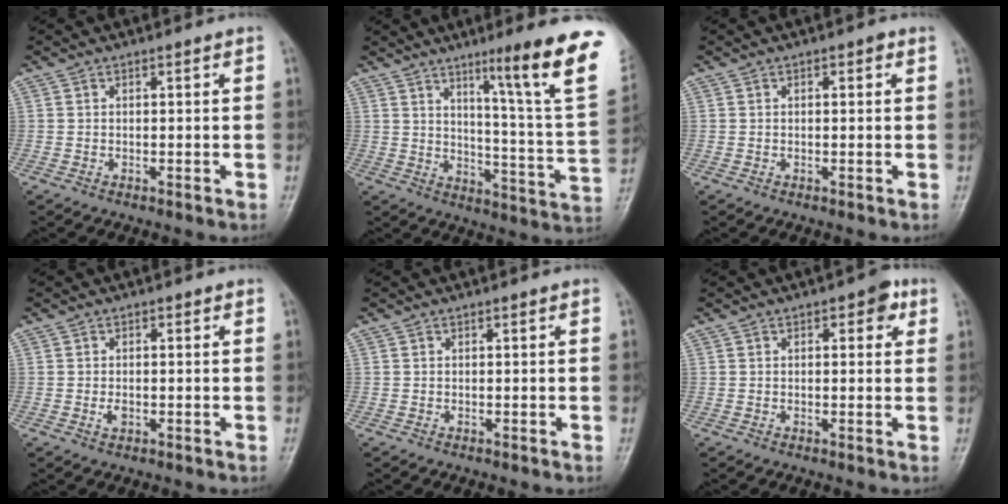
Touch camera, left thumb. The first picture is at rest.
{"total": 20.4, "force": [11.6, 0.4, 16.8], "torque": [-0.211, -0.068, 0.164]}
{"total": 1.1, "force": [0.4, 0.6, 0.9], "torque": [-0.009, 0.002, 0.003]}
{"total": 1.6, "force": [-0.4, 1.1, 1.1], "torque": [-0.015, 0.000, -0.007]}
{"total": 0.0}
{"total": 3.7, "force": [1.5, 1.9, 2.7], "torque": [-0.015, 0.001, 0.011]}